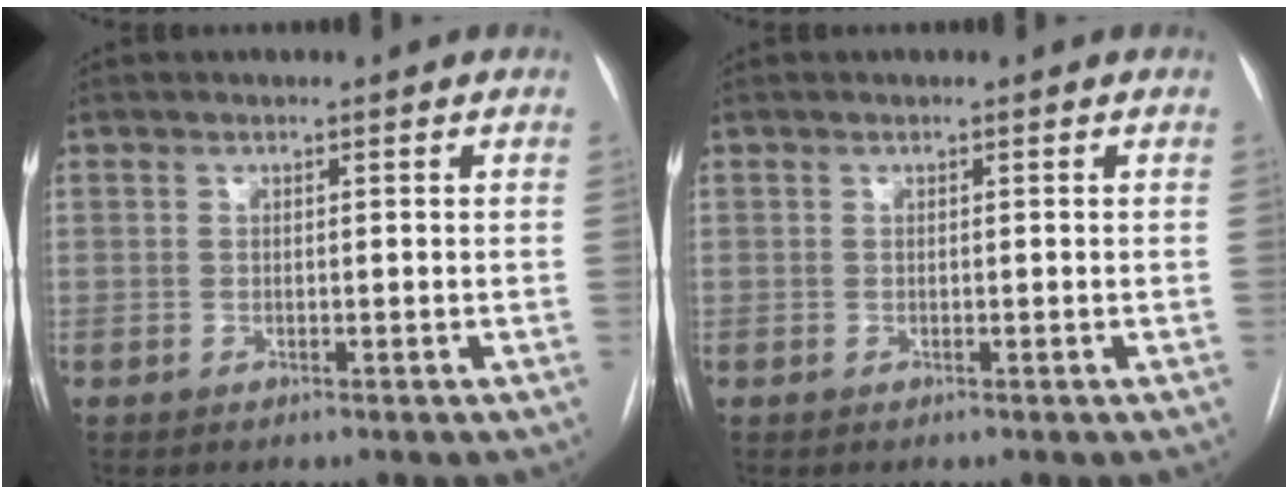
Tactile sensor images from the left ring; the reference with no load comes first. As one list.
[{"total": 0.0}]